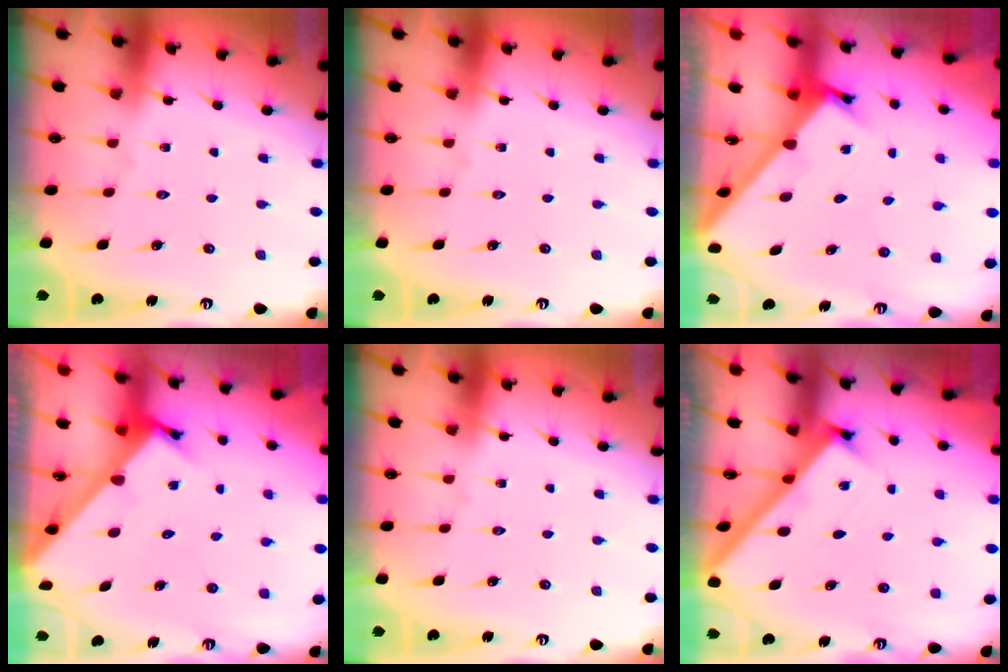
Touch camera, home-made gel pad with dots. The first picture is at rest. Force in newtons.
{"total": 0.0}
{"total": 2.0, "press": 2.0, "slide": 0.2}
{"total": 3.4, "press": 3.4, "slide": 0.2}
{"total": 0.0}
{"total": 2.8, "press": 2.7, "slide": 0.4}